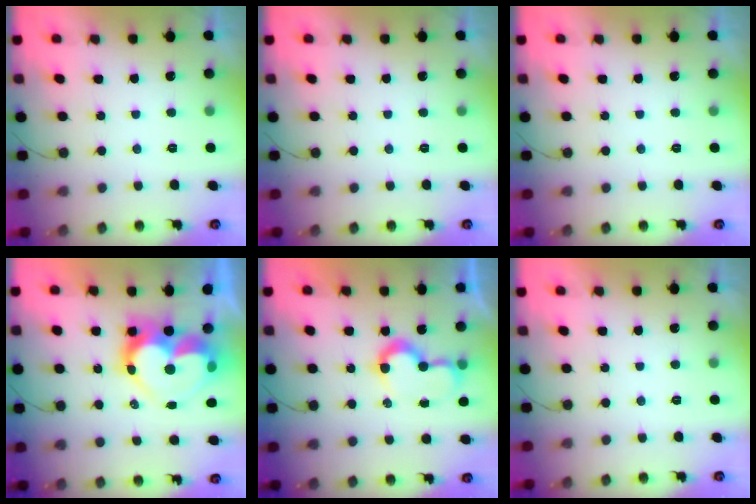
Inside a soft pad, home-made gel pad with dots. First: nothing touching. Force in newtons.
{"total": 0.0}
{"total": 0.0}
{"total": 16.2, "press": 16.2, "slide": 1.3}
{"total": 8.2, "press": 8.2, "slide": 0.4}
{"total": 1.7, "press": 1.7, "slide": 0.1}